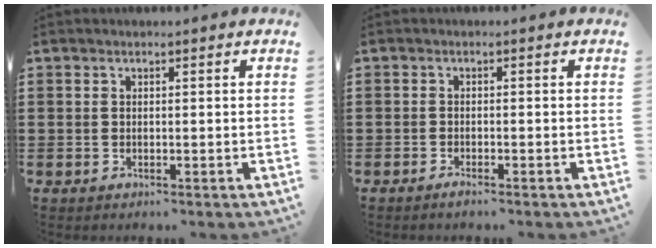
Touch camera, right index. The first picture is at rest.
{"total": 1.1, "force": [-1.0, 0.0, 0.3], "torque": [-0.009, -0.003, -0.019]}